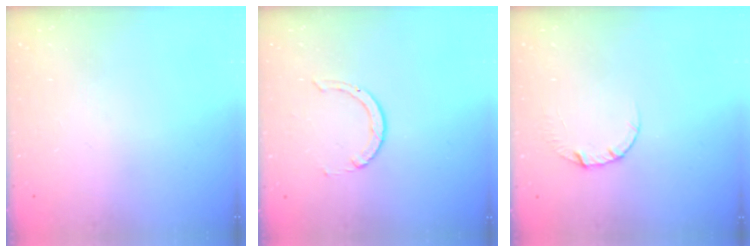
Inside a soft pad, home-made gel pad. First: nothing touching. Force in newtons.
{"total": 2.0, "press": 2.0, "slide": 0.2}
{"total": 3.4, "press": 3.4, "slide": 0.4}